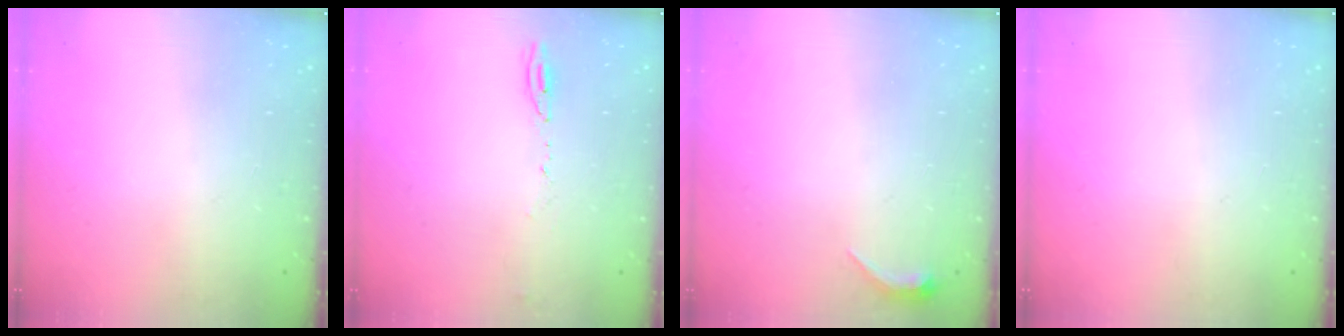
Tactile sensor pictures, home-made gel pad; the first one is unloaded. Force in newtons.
{"total": 4.6, "press": 4.3, "slide": 1.6}
{"total": 3.5, "press": 3.4, "slide": 0.7}
{"total": 0.0}